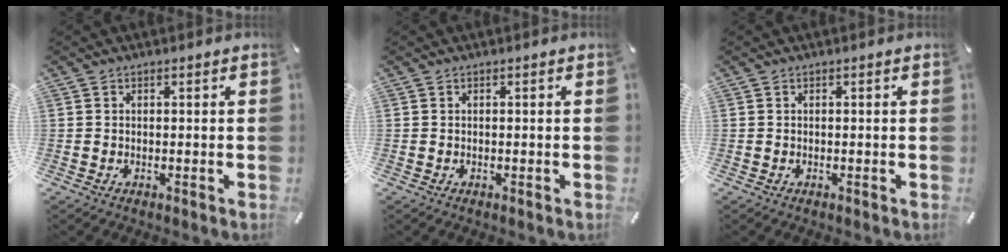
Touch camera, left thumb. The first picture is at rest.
{"total": 0.0}
{"total": 0.0}